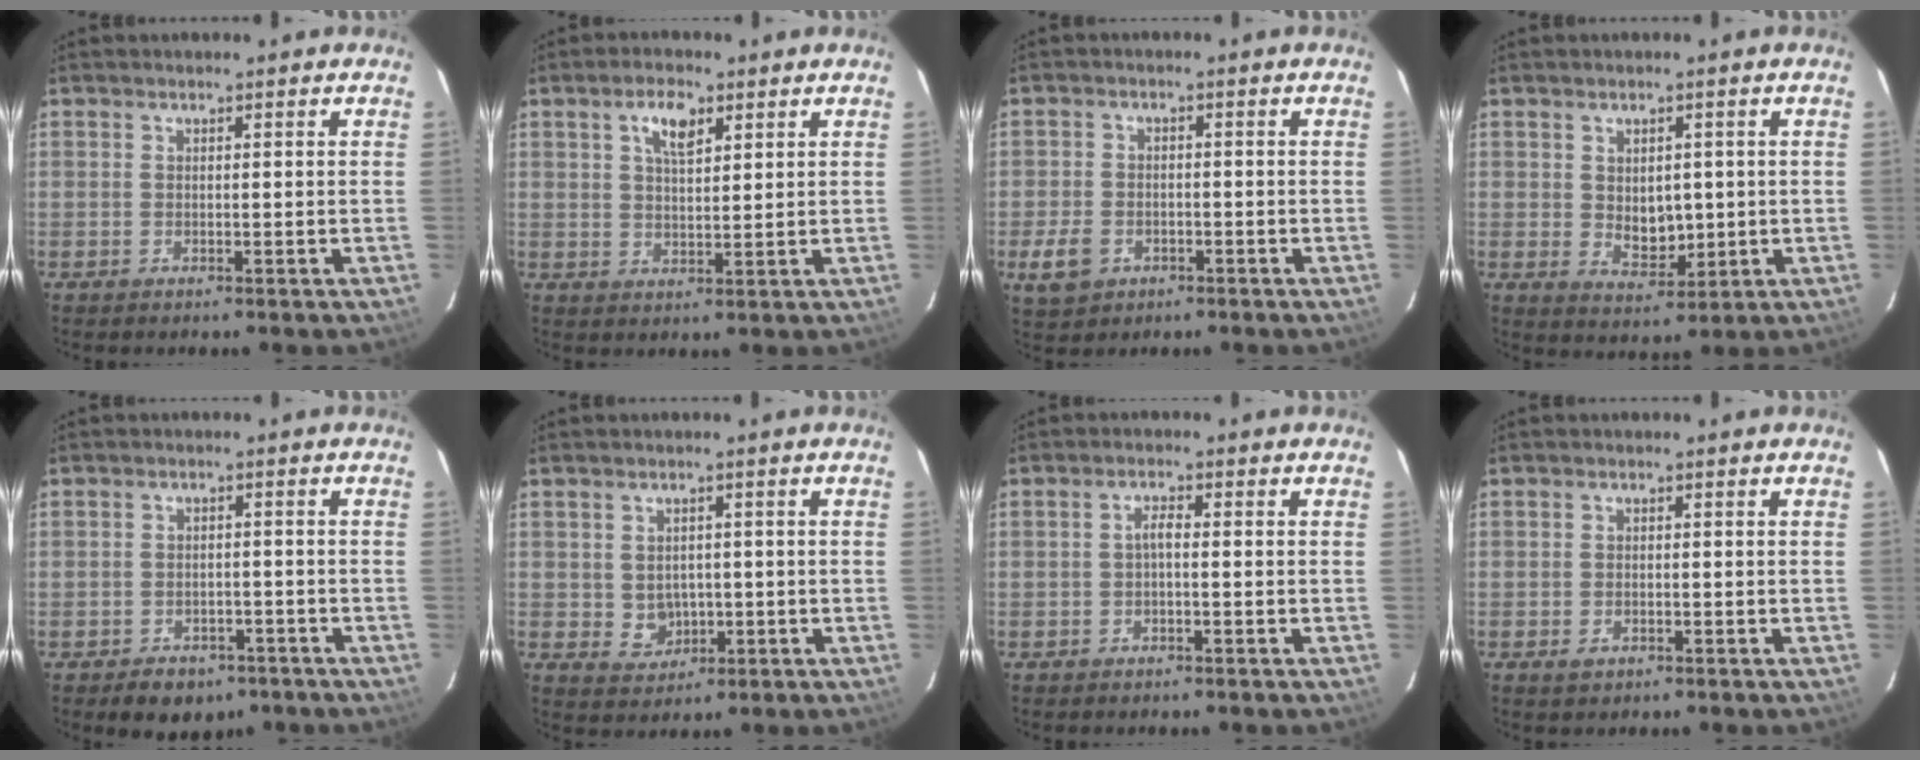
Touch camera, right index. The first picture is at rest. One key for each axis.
{"total": 5.2, "fx": 2.6, "fy": 2.3, "fz": 3.9, "tx": -0.070, "ty": 0.010, "tz": 0.047}
{"total": 6.0, "fx": -2.5, "fy": 4.7, "fz": 2.8, "tx": -0.079, "ty": 0.004, "tz": -0.039}
{"total": 5.4, "fx": 0.4, "fy": 3.9, "fz": 3.6, "tx": -0.057, "ty": -0.004, "tz": 0.018}
{"total": 6.7, "fx": -4.4, "fy": 4.6, "fz": 2.1, "tx": -0.043, "ty": 0.018, "tz": -0.047}
{"total": 4.2, "fx": -0.3, "fy": 3.9, "fz": 1.6, "tx": -0.032, "ty": 0.008, "tz": 0.010}
{"total": 1.6, "fx": -0.5, "fy": 0.4, "fz": 1.5, "tx": -0.030, "ty": 0.008, "tz": -0.011}
{"total": 1.6, "fx": -0.9, "fy": 1.1, "fz": 0.8, "tx": -0.013, "ty": 0.000, "tz": -0.013}